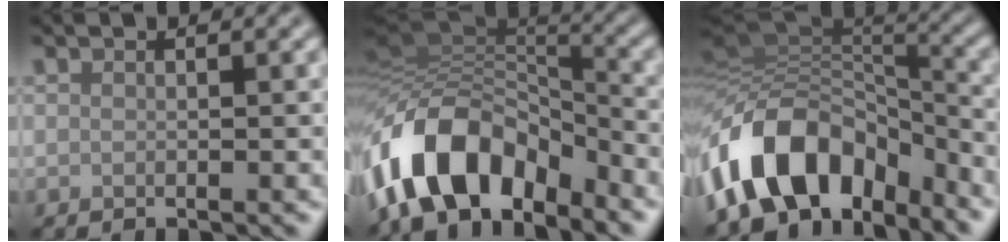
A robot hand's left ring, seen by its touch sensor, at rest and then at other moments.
{"total": 11.2, "force": [-6.4, 5.8, 7.0], "torque": [-0.124, 0.009, -0.120]}
{"total": 11.2, "force": [-6.5, 6.7, 6.2], "torque": [-0.111, 0.022, -0.123]}